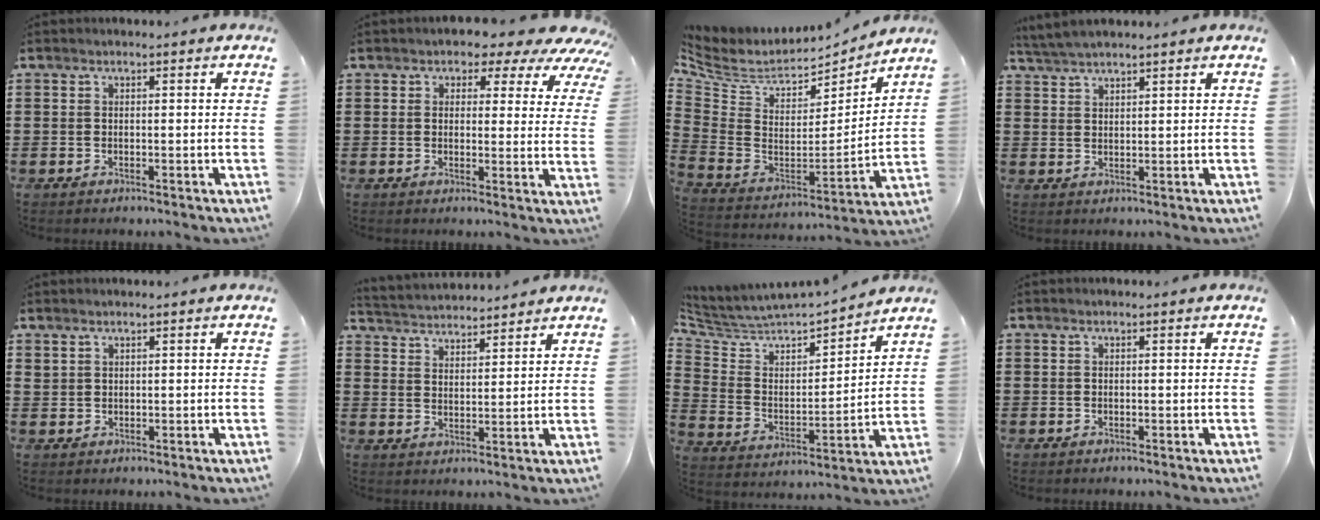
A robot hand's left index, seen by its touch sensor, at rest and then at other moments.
{"total": 3.9, "force": [2.9, 2.1, 1.4], "torque": [-0.024, -0.020, 0.041]}
{"total": 6.4, "force": [5.5, 2.5, 1.9], "torque": [-0.074, -0.045, 0.095]}
{"total": 3.1, "force": [3.0, 0.1, 0.9], "torque": [-0.024, 0.000, 0.058]}
{"total": 1.2, "force": [1.1, 0.4, 0.1], "torque": [-0.004, 0.000, 0.023]}
{"total": 3.4, "force": [3.4, 0.1, -0.4], "torque": [-0.008, -0.019, 0.060]}
{"total": 4.2, "force": [4.0, 1.3, 0.5], "torque": [-0.042, -0.039, 0.059]}
{"total": 0.0}